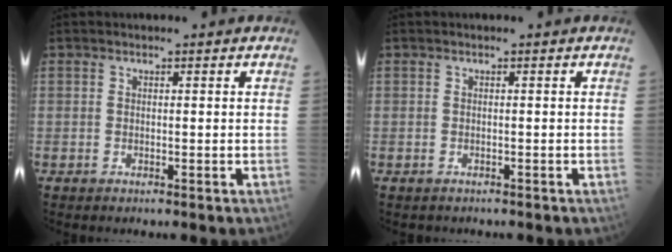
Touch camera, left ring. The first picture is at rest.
{"total": 1.0, "force": [-0.9, 0.6, 0.1], "torque": [-0.009, 0.001, -0.010]}